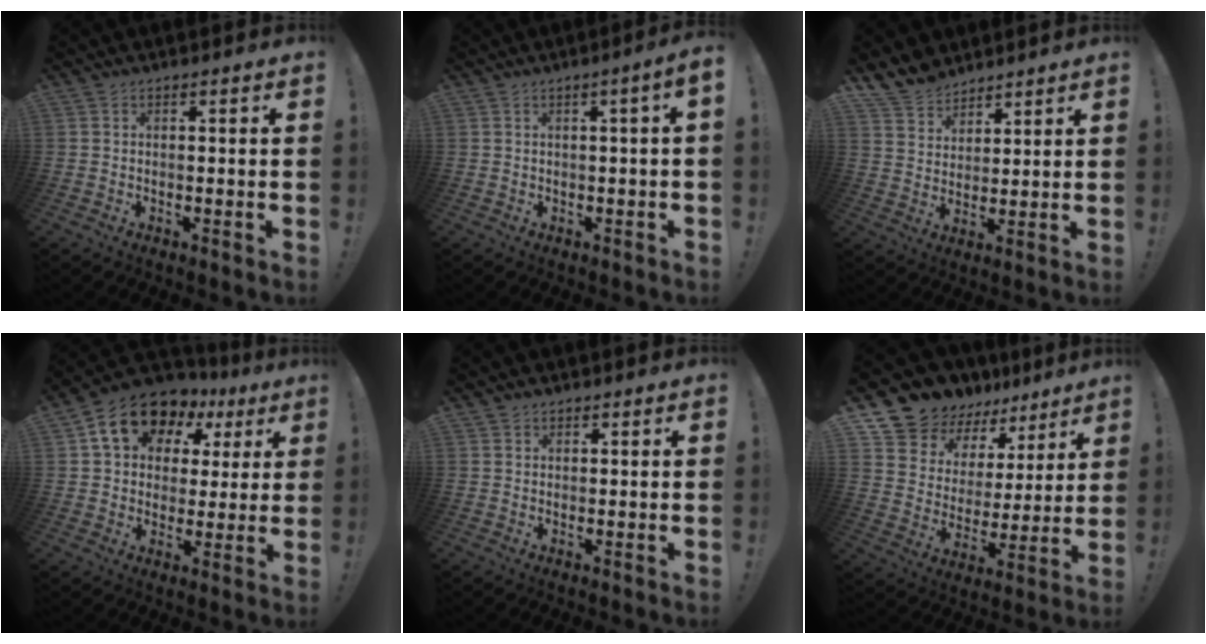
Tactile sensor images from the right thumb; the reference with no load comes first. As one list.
[{"total": 3.0, "force": [0.1, -0.2, 3.0], "torque": [-0.048, -0.002, -0.001]}, {"total": 8.3, "force": [7.1, 4.2, 0.8], "torque": [-0.029, -0.053, 0.142]}, {"total": 14.6, "force": [7.7, 10.0, 7.4], "torque": [-0.125, -0.034, 0.142]}, {"total": 0.9, "force": [0.8, 0.5, 0.1], "torque": [0.001, -0.003, 0.015]}, {"total": 11.1, "force": [9.7, 5.3, 0.6], "torque": [-0.036, -0.090, 0.185]}]